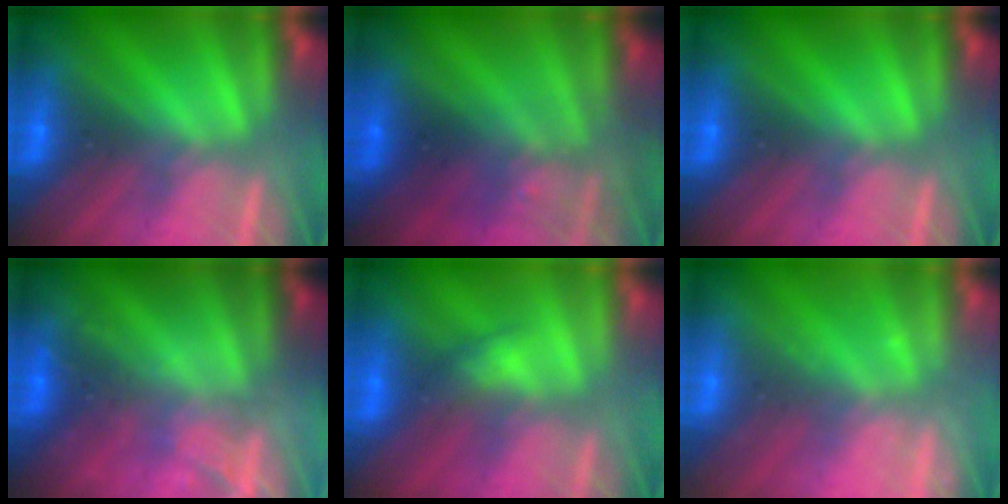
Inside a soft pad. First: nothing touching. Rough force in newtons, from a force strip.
{"total": 2.8}
{"total": 0.0}
{"total": 2.3}
{"total": 2.9}
{"total": 2.2}